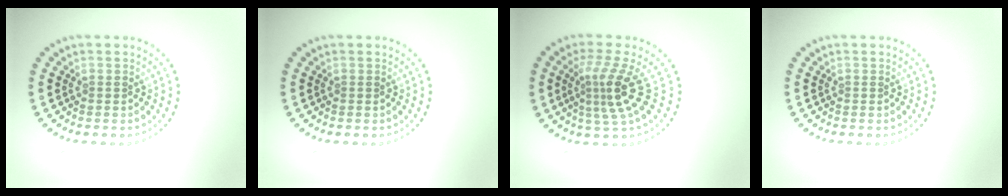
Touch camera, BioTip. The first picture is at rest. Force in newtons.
{"total": 0.0}
{"total": 3.8, "press": 2.7, "slide": 2.8}
{"total": 0.0}